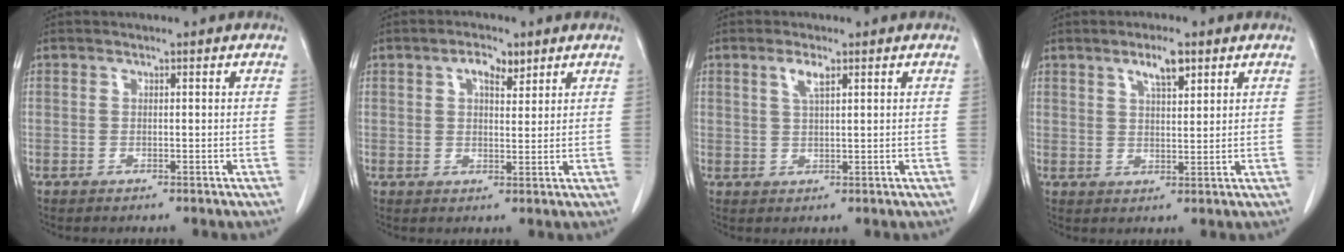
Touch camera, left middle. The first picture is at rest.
{"total": 3.9, "force": [2.2, 1.6, 2.7], "torque": [-0.047, 0.007, 0.038]}
{"total": 2.7, "force": [1.4, 0.5, 2.2], "torque": [-0.048, 0.002, 0.029]}
{"total": 4.5, "force": [2.8, 1.1, 3.4], "torque": [-0.063, 0.001, 0.049]}